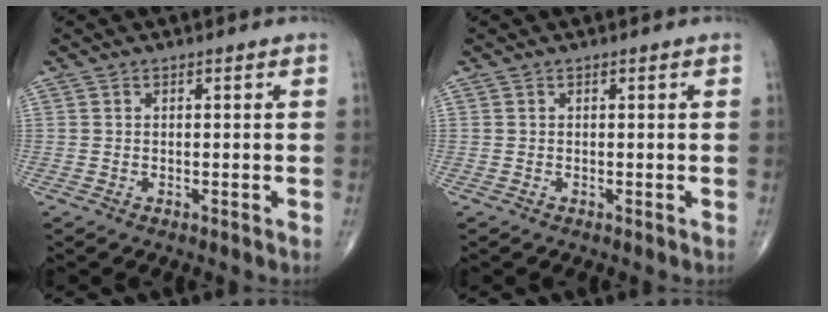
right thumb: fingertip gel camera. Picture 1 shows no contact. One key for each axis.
{"total": 0.0}